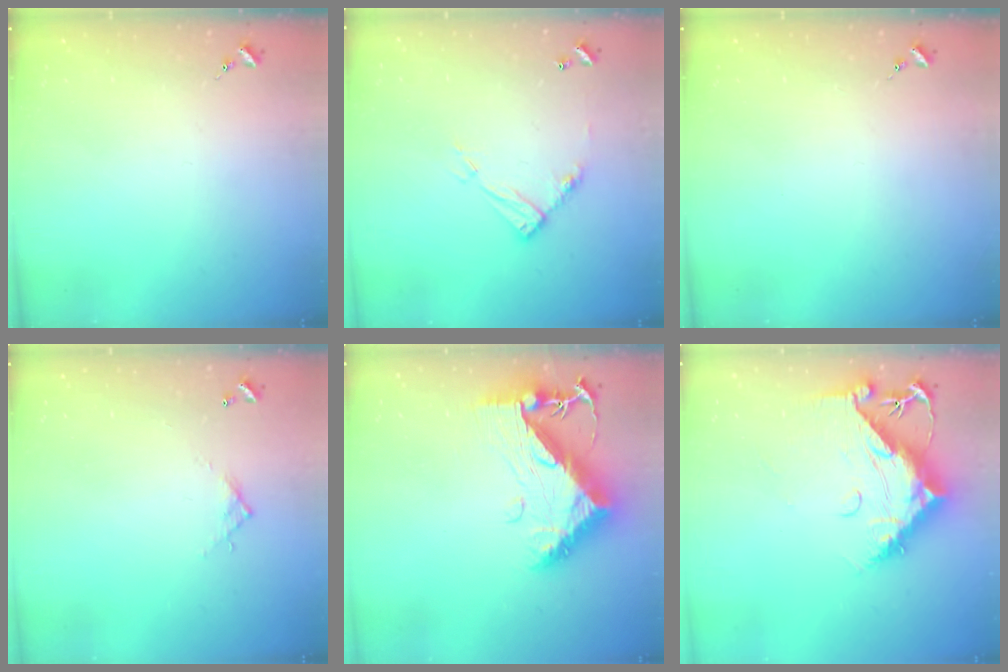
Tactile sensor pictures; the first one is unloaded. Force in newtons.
{"total": 11.8, "press": 11.7, "slide": 1.1}
{"total": 0.0}
{"total": 4.2, "press": 4.2, "slide": 0.2}
{"total": 13.5, "press": 13.5, "slide": 1.2}
{"total": 15.4, "press": 15.3, "slide": 1.6}